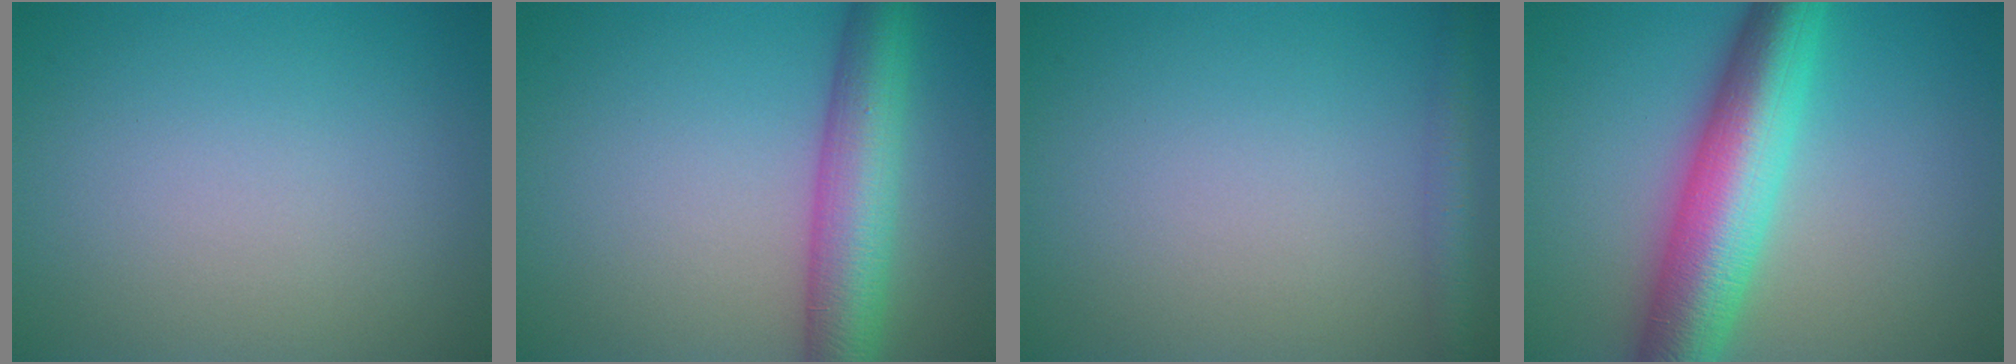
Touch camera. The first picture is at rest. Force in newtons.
{"total": 6.9, "press": 6.9, "slide": 0.2}
{"total": 1.8, "press": 1.8, "slide": 0.1}
{"total": 9.3, "press": 9.3, "slide": 0.2}